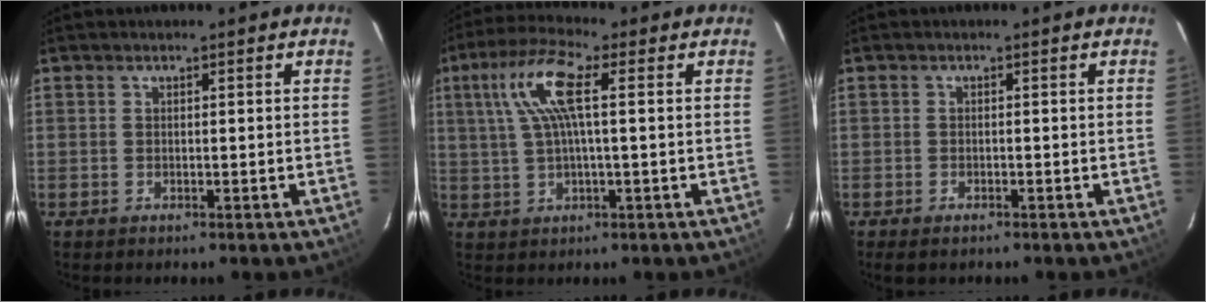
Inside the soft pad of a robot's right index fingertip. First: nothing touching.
{"total": 9.3, "force": [2.2, 1.9, 8.8], "torque": [-0.172, 0.018, 0.044]}
{"total": 2.2, "force": [-1.7, 0.9, 1.1], "torque": [-0.026, -0.007, -0.030]}